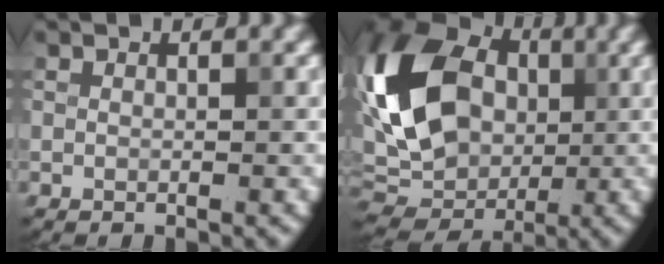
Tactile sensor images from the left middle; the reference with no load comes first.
{"total": 14.8, "force": [2.0, 10.8, 9.9], "torque": [-0.198, 0.020, 0.024]}